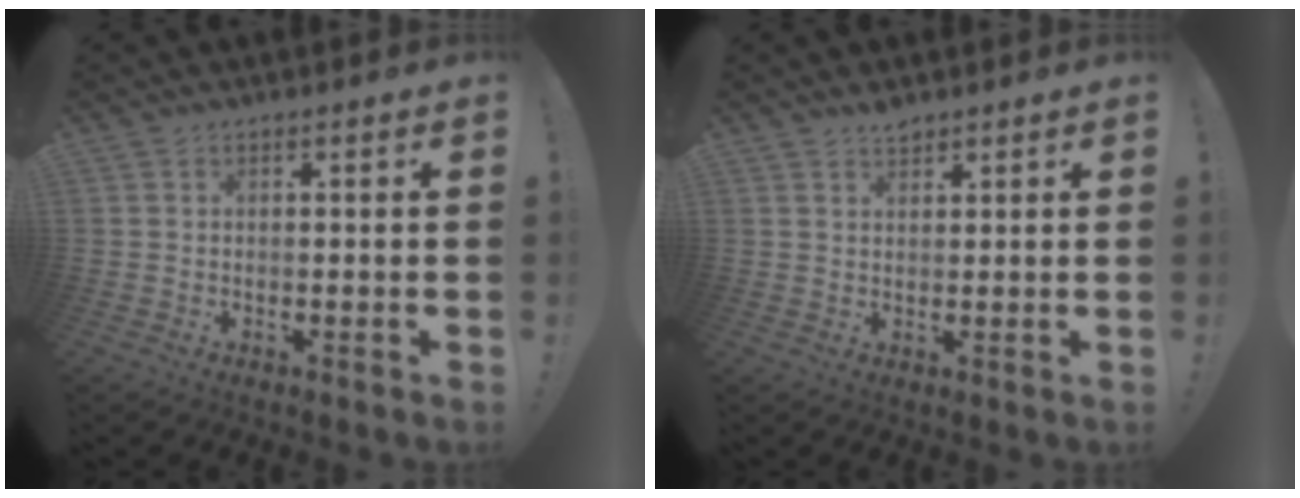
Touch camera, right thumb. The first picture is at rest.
{"total": 2.2, "force": [2.1, 0.7, 0.5], "torque": [-0.003, -0.013, 0.037]}